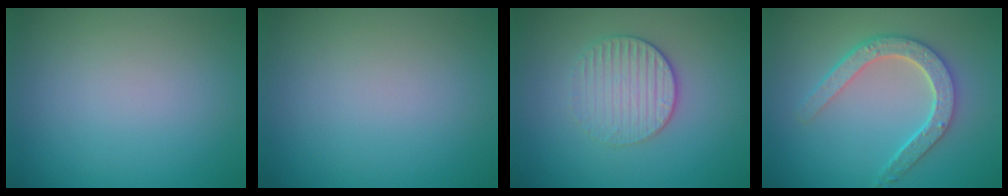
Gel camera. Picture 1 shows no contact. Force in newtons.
{"total": 0.0}
{"total": 3.1, "press": 2.7, "slide": 1.5}
{"total": 4.7, "press": 3.8, "slide": 2.8}